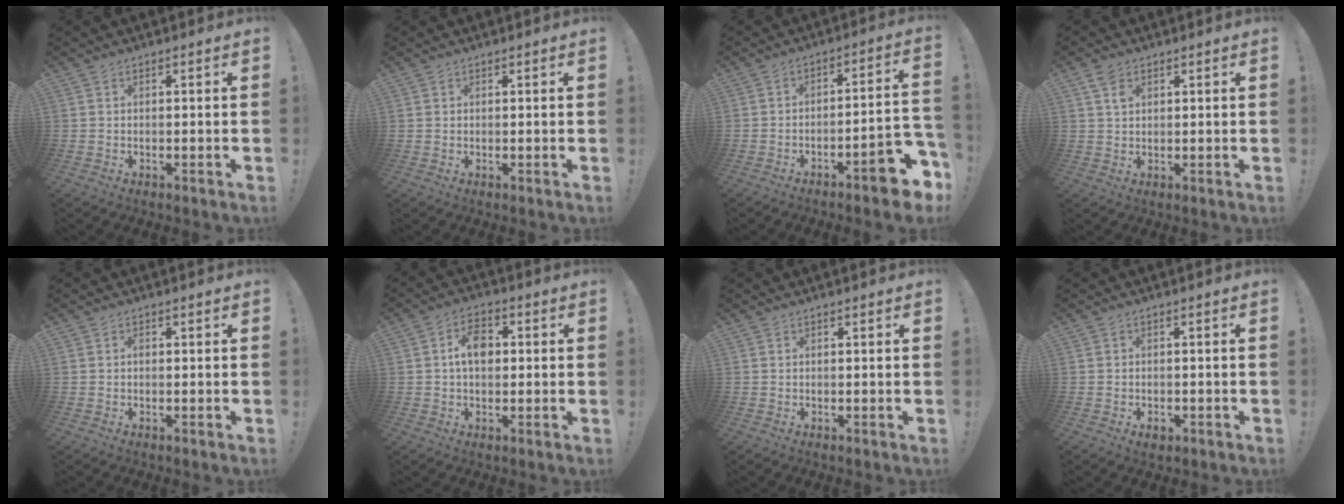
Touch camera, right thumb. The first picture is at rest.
{"total": 1.6, "force": [1.2, 1.1, -0.3], "torque": [0.012, -0.003, 0.020]}
{"total": 10.2, "force": [-6.9, 2.2, 7.2], "torque": [-0.079, 0.041, -0.113]}
{"total": 3.7, "force": [2.1, 2.3, 2.1], "torque": [-0.032, -0.005, 0.038]}
{"total": 0.6, "force": [-0.2, 0.5, 0.3], "torque": [-0.008, 0.003, -0.004]}
{"total": 7.6, "force": [0.9, 4.9, 5.8], "torque": [-0.079, 0.006, 0.013]}
{"total": 0.0}
{"total": 2.1, "force": [-1.1, 1.2, 1.2], "torque": [-0.006, 0.004, -0.020]}